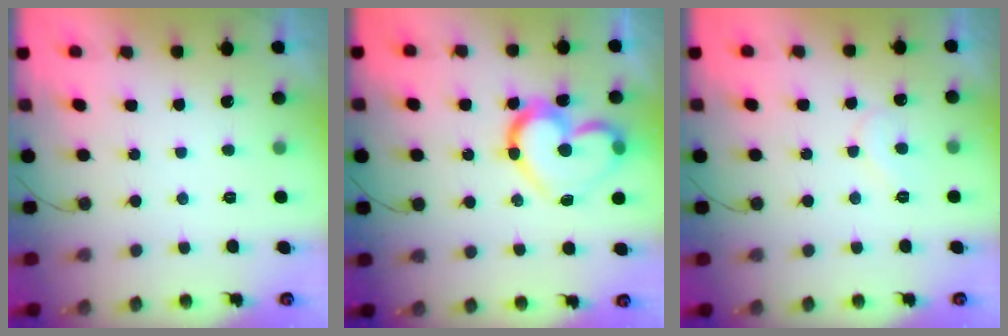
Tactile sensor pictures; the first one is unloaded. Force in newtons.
{"total": 16.8, "press": 16.7, "slide": 1.4}
{"total": 5.2, "press": 5.2, "slide": 0.5}